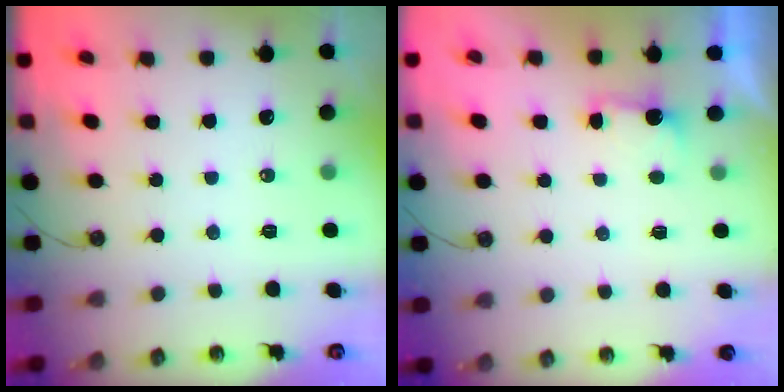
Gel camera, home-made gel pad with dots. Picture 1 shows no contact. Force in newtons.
{"total": 2.1, "press": 1.9, "slide": 0.9}